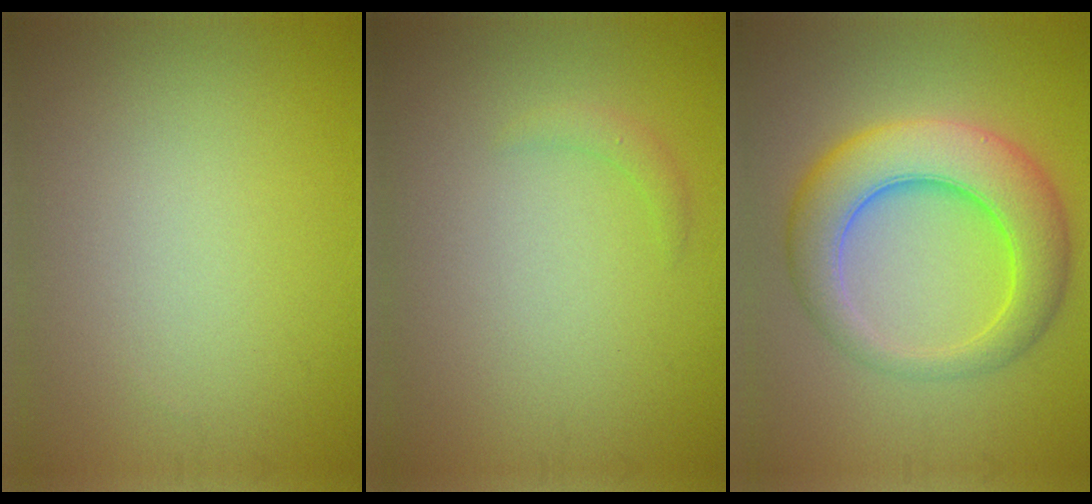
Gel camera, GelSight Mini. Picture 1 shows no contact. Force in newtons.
{"total": 1.0, "press": 1.0, "slide": 0.1}
{"total": 8.1, "press": 8.0, "slide": 0.2}